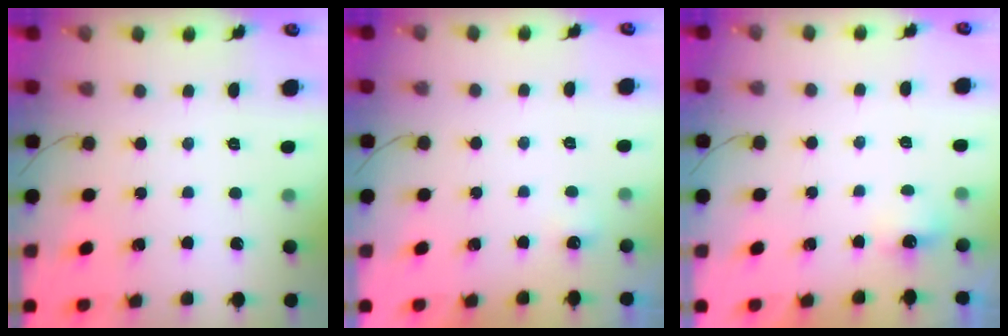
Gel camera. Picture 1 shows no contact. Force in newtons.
{"total": 3.3, "press": 1.1, "slide": 3.1}
{"total": 1.7, "press": 1.5, "slide": 0.7}